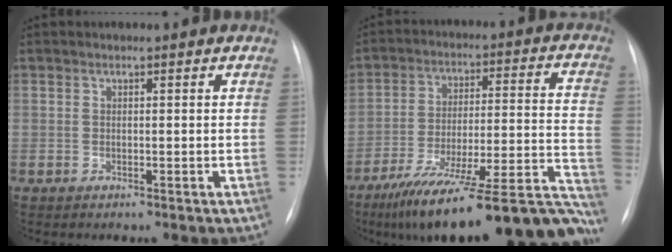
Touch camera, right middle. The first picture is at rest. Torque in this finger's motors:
{"motor_torque": [1.08, -1.06, 0.48, 0.21]}